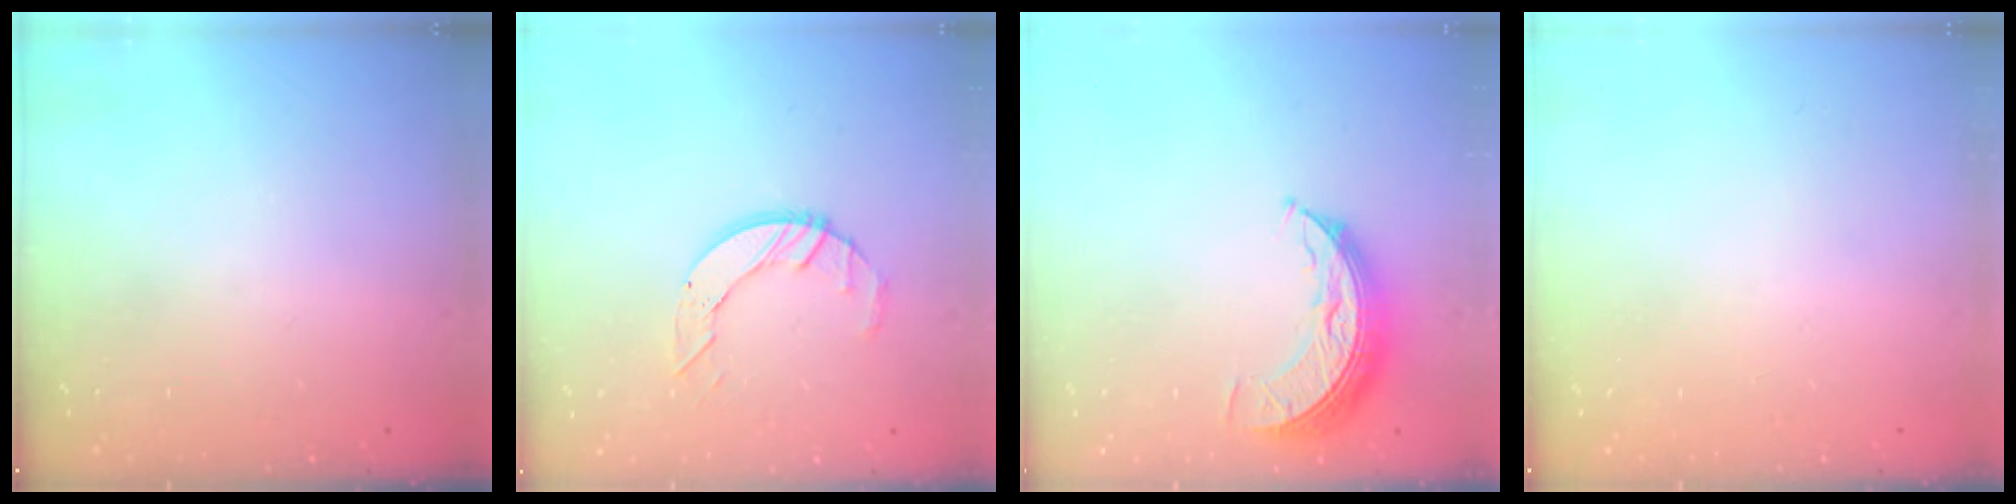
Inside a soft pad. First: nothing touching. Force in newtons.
{"total": 7.3, "press": 7.2, "slide": 0.7}
{"total": 8.7, "press": 8.7, "slide": 0.6}
{"total": 0.0}